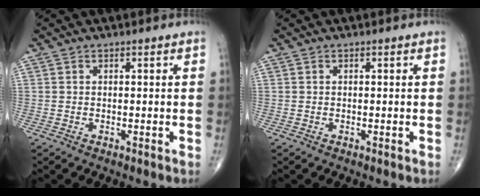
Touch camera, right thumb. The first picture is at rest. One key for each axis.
{"total": 0.0}